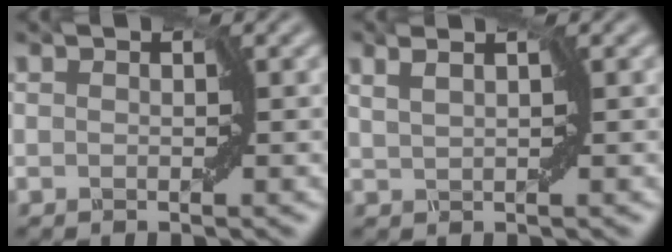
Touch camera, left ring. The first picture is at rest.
{"total": 1.2, "force": [1.0, -0.6, 0.2], "torque": [-0.008, -0.002, 0.025]}